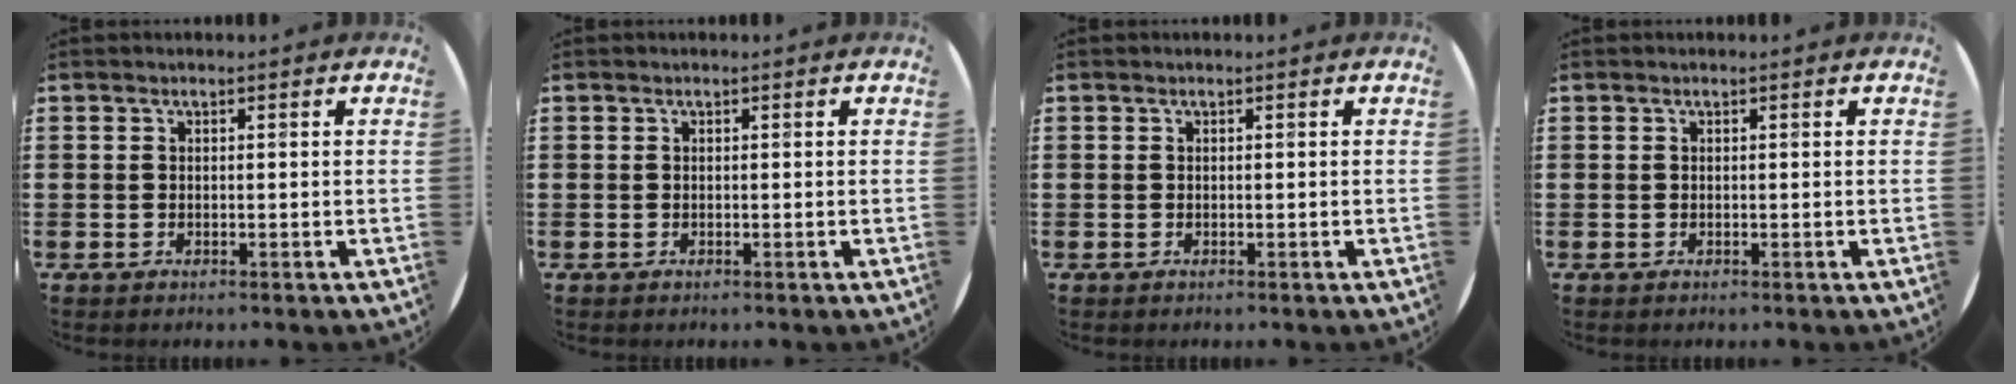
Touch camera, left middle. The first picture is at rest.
{"total": 0.0}
{"total": 0.0}
{"total": 0.0}